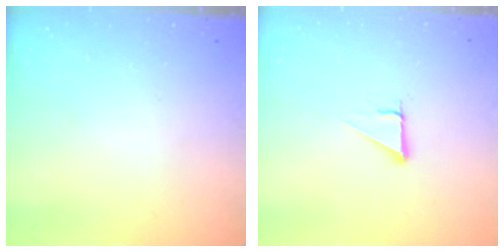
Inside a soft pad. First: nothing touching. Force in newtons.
{"total": 2.9, "press": 2.9, "slide": 0.1}